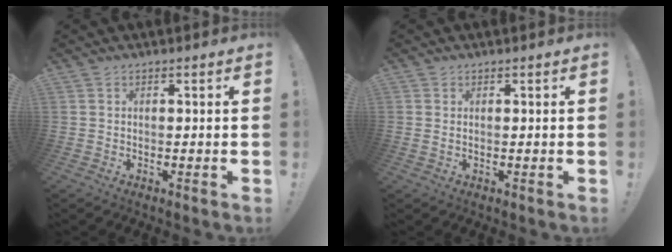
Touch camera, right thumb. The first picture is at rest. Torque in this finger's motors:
{"motor_torque": [-0.05, -0.02, -0.16, 0.14, 0.09]}